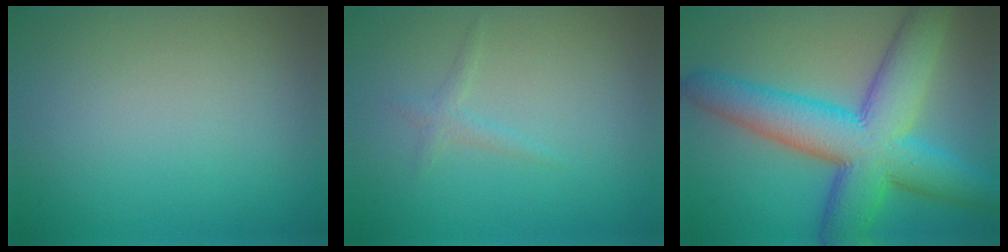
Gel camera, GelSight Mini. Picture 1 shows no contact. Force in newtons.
{"total": 1.0, "press": 1.0, "slide": 0.1}
{"total": 11.3, "press": 11.3, "slide": 0.2}